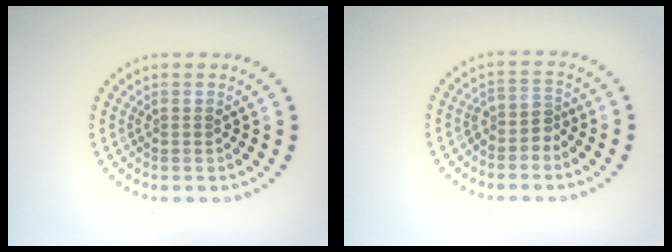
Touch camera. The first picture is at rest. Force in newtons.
{"total": 1.9, "press": 1.5, "slide": 1.2}